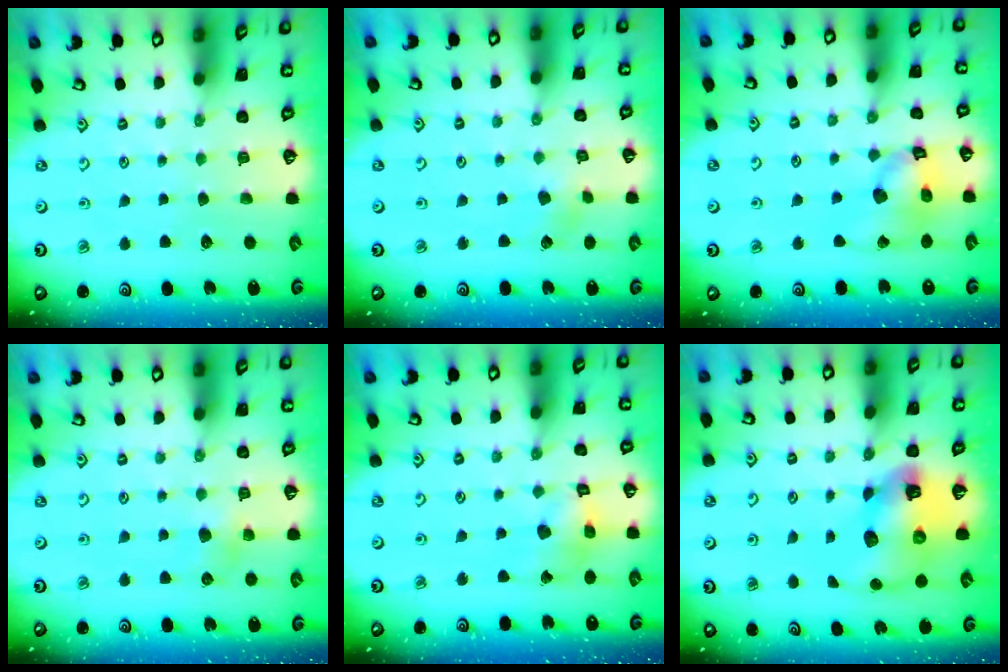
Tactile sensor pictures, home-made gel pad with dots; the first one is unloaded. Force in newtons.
{"total": 2.5, "press": 2.5, "slide": 0.4}
{"total": 14.1, "press": 13.9, "slide": 2.0}
{"total": 5.3, "press": 5.3, "slide": 0.5}
{"total": 9.6, "press": 9.5, "slide": 1.0}
{"total": 12.8, "press": 12.7, "slide": 1.8}